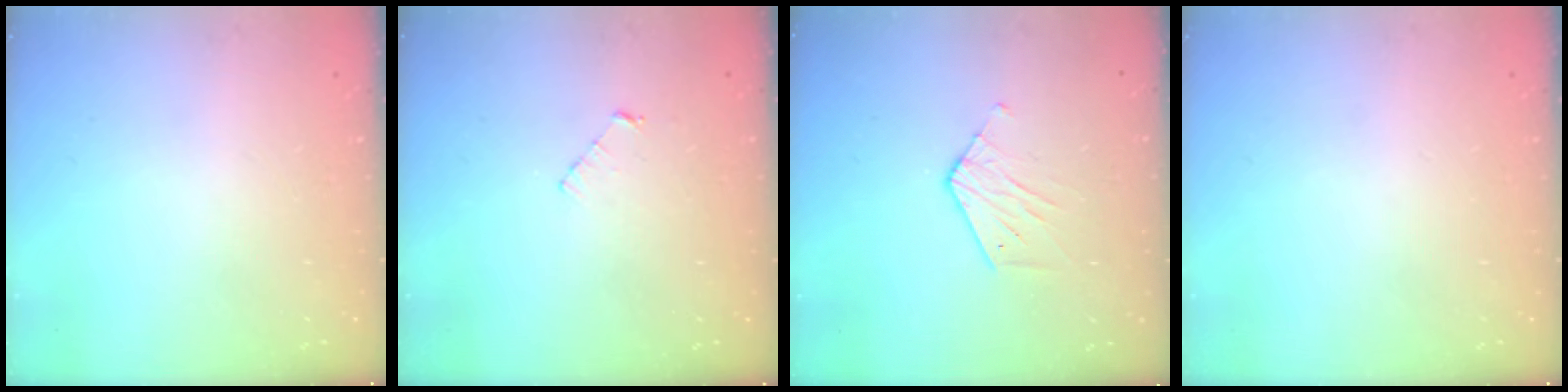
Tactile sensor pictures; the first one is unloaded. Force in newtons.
{"total": 3.3, "press": 3.2, "slide": 0.3}
{"total": 5.5, "press": 5.5, "slide": 0.4}
{"total": 0.0}